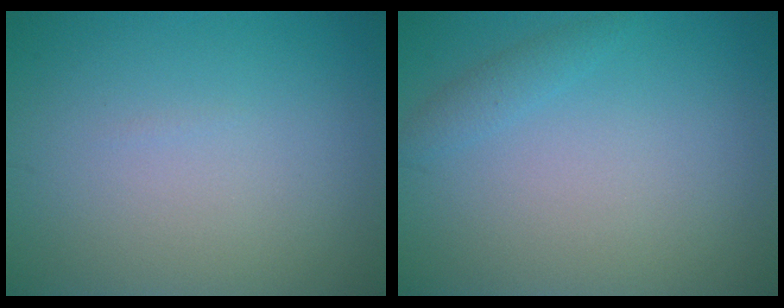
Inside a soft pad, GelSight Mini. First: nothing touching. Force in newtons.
{"total": 1.2, "press": 1.2, "slide": 0.1}